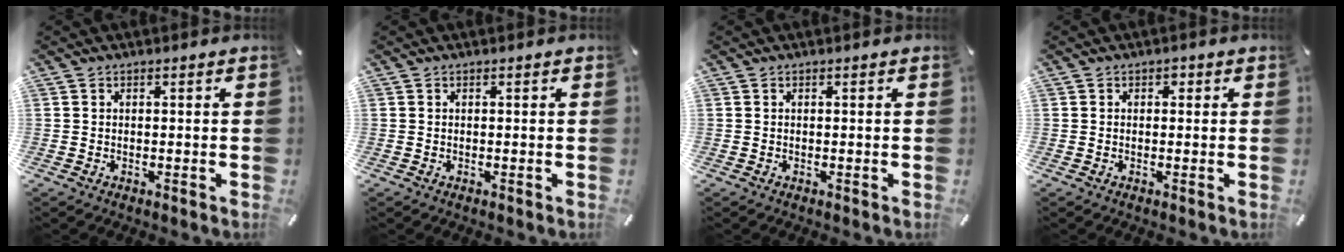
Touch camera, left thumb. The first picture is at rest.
{"total": 0.0}
{"total": 0.0}
{"total": 1.1, "force": [0.1, 1.0, 0.5], "torque": [-0.002, 0.005, -0.002]}